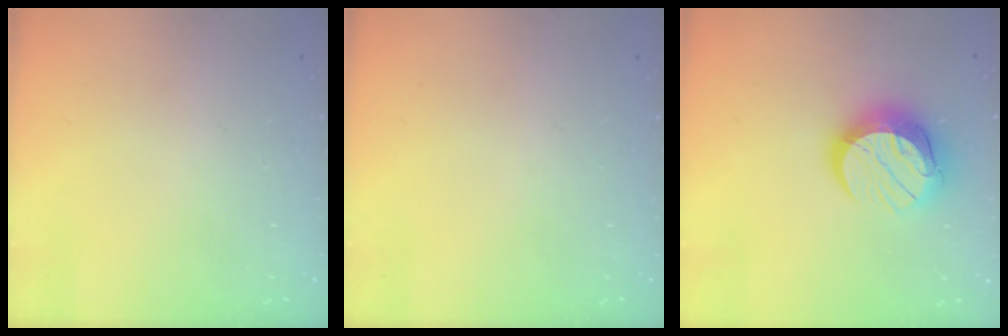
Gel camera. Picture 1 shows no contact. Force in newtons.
{"total": 0.0}
{"total": 13.1, "press": 13.0, "slide": 1.1}